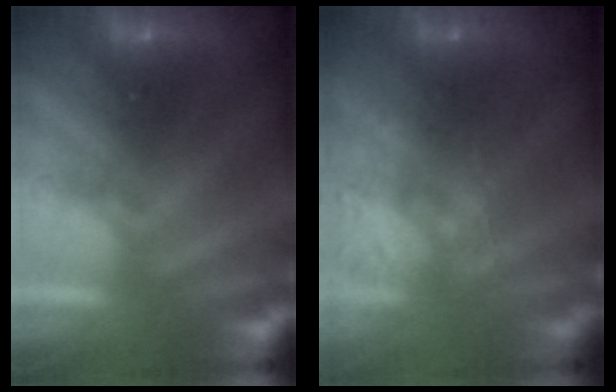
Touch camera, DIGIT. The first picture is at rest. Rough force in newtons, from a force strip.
{"total": 7.3}